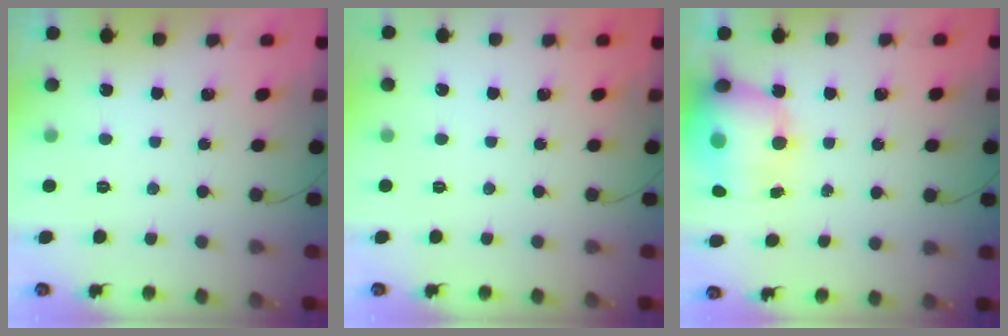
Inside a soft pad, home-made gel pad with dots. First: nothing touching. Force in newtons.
{"total": 0.0}
{"total": 16.6, "press": 16.1, "slide": 4.0}